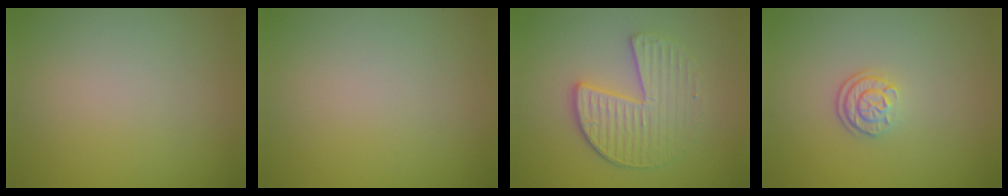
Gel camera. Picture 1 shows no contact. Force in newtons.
{"total": 0.0}
{"total": 4.0, "press": 3.5, "slide": 1.8}
{"total": 2.2, "press": 1.8, "slide": 1.3}